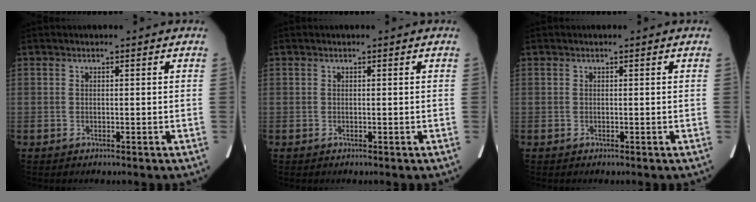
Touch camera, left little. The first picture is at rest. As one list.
[{"total": 0.0}, {"total": 0.0}]